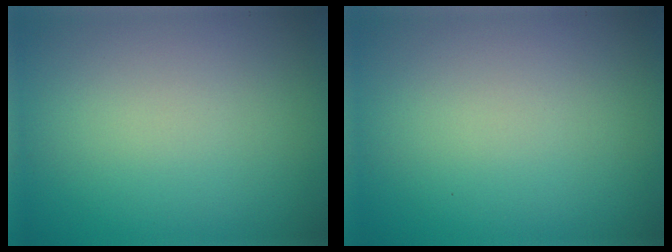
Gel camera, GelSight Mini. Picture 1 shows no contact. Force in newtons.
{"total": 0.0}